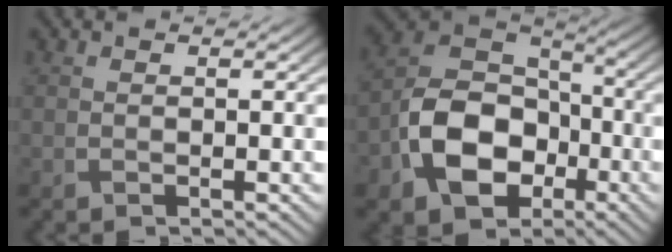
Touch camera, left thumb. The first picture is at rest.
{"total": 12.1, "force": [-4.4, 8.5, 7.4], "torque": [-0.157, -0.010, -0.097]}